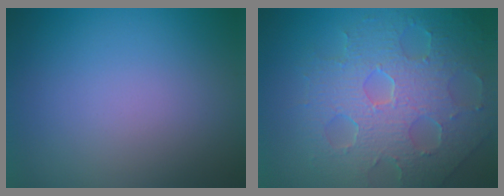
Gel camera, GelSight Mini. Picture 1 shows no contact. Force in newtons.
{"total": 8.4, "press": 5.9, "slide": 6.1}